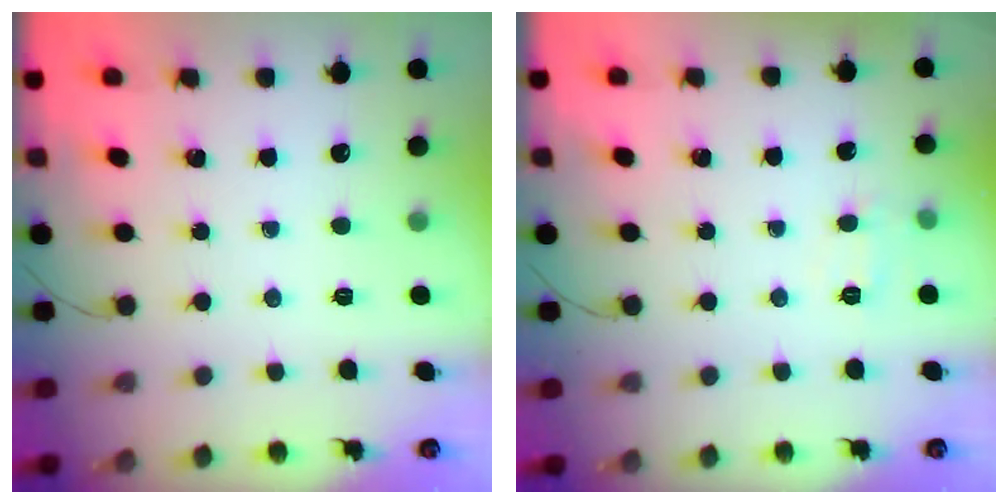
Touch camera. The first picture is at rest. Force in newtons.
{"total": 6.0, "press": 5.8, "slide": 1.4}